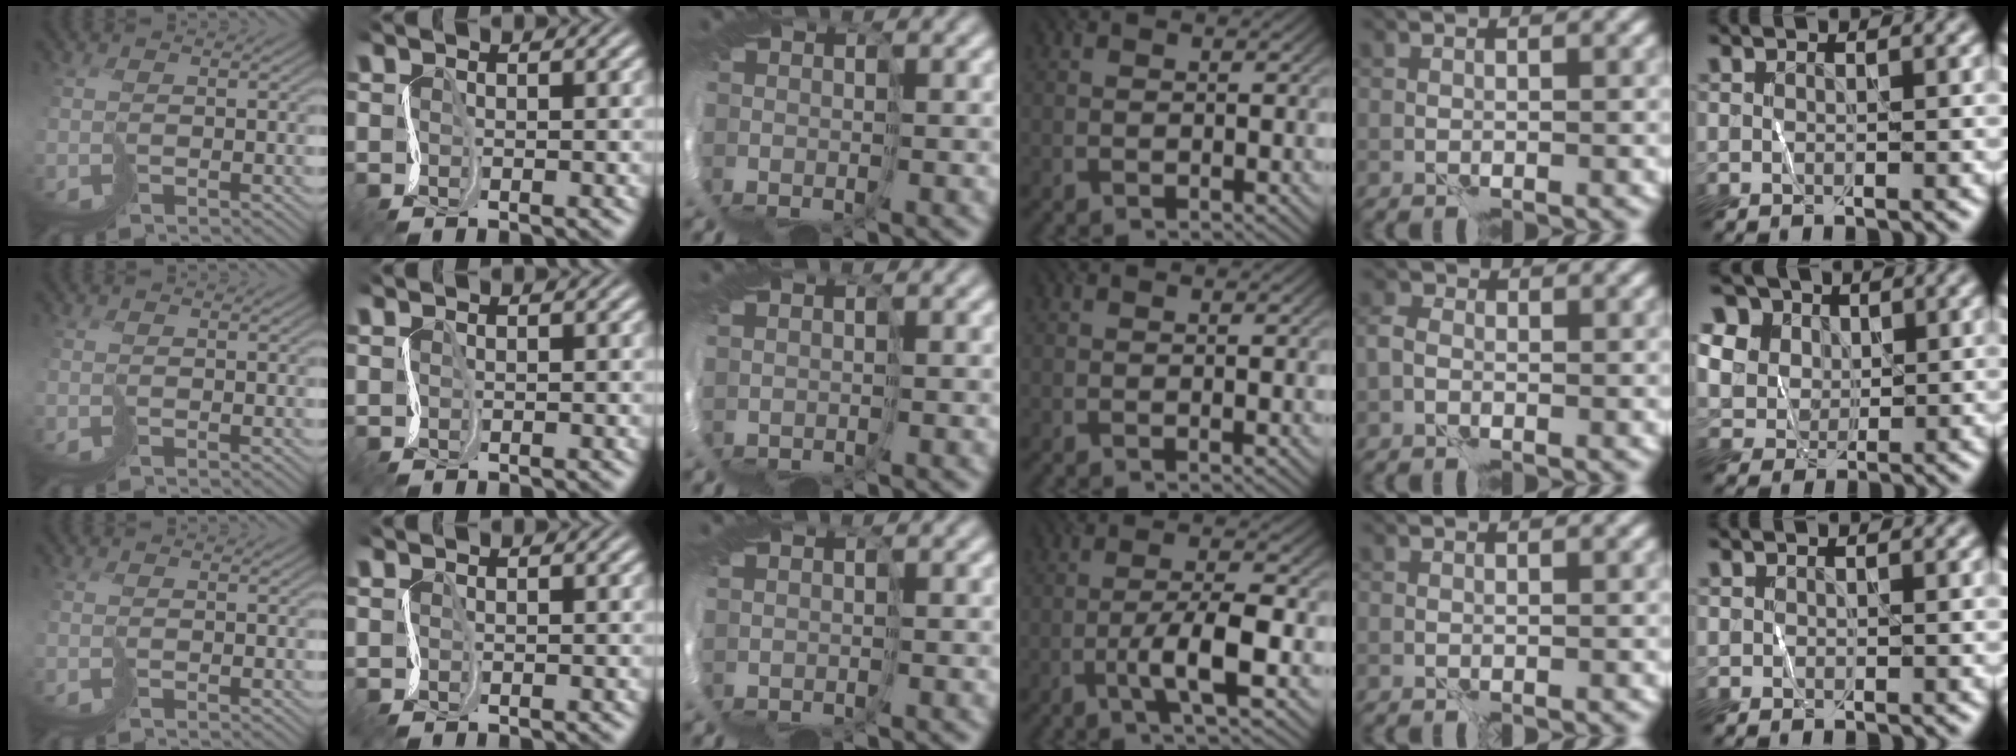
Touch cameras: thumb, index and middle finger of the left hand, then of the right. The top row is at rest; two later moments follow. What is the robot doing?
{"motion": "cut", "object": "tissue"}